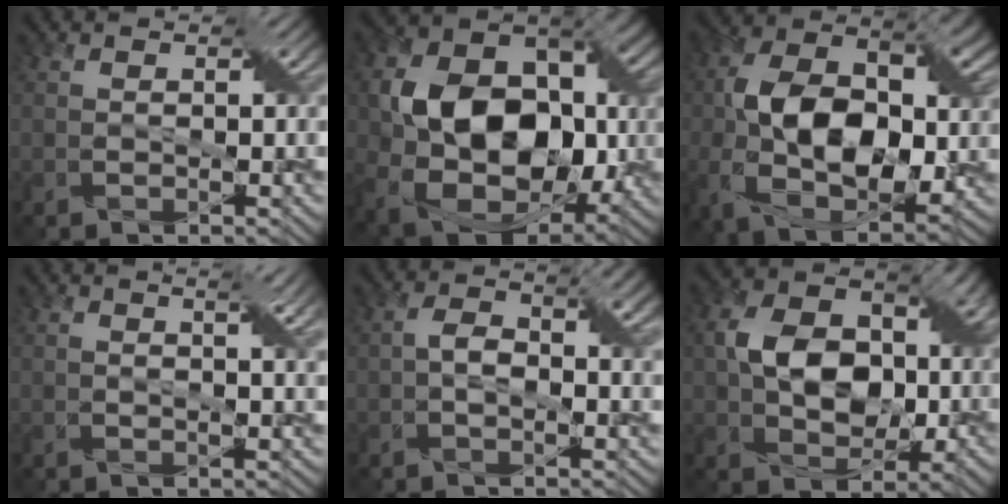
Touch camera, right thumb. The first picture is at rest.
{"total": 16.3, "force": [0.1, 11.8, 11.2], "torque": [-0.219, -0.008, 0.004]}
{"total": 16.0, "force": [-0.3, 10.1, 12.4], "torque": [-0.248, -0.009, -0.011]}
{"total": 3.6, "force": [1.9, 0.7, 3.0], "torque": [-0.046, -0.001, 0.021]}
{"total": 5.5, "force": [0.4, 3.1, 4.6], "torque": [-0.087, 0.003, 0.005]}
{"total": 10.2, "force": [0.5, 7.3, 7.1], "torque": [-0.141, 0.015, 0.002]}